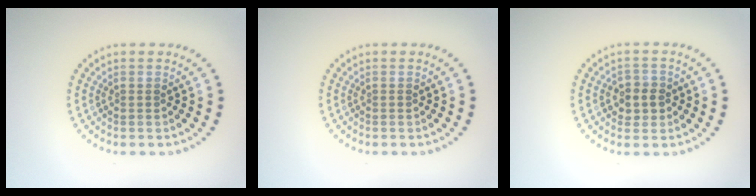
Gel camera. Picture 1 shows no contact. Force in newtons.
{"total": 0.0}
{"total": 2.3, "press": 2.2, "slide": 0.7}